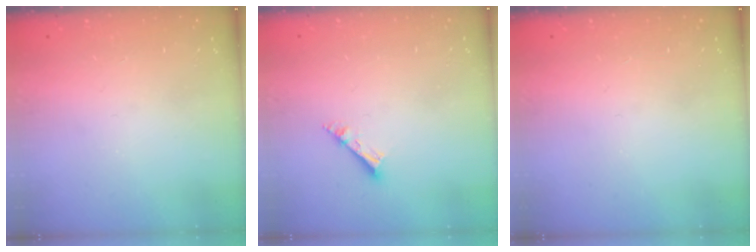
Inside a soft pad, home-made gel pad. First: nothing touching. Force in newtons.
{"total": 3.8, "press": 3.8, "slide": 0.6}
{"total": 0.0}